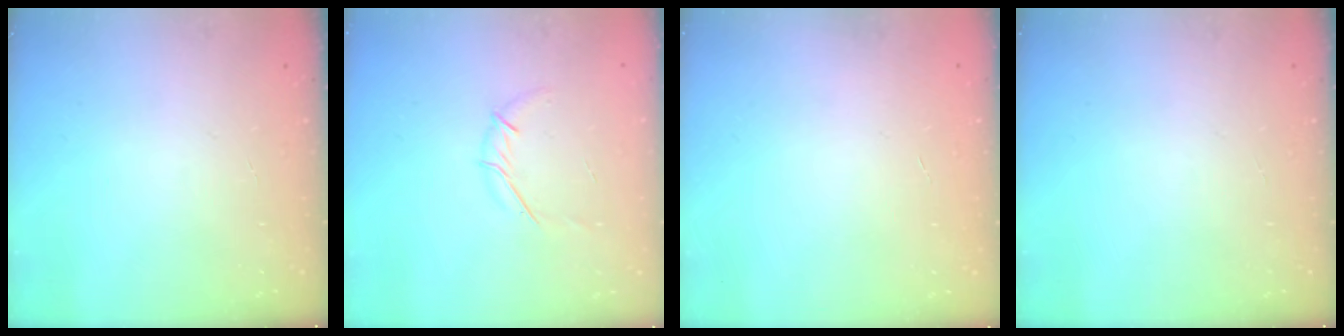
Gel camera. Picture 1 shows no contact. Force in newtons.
{"total": 3.9, "press": 3.8, "slide": 0.8}
{"total": 0.0}
{"total": 0.0}